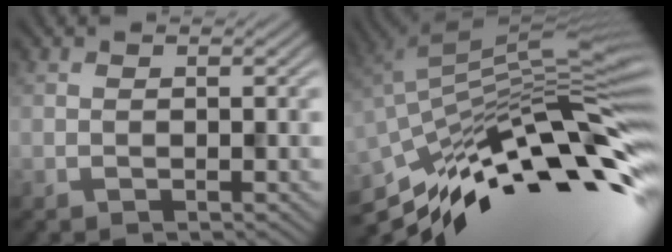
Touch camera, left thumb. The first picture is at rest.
{"total": 15.9, "force": [-7.3, 4.4, 13.4], "torque": [-0.247, 0.016, -0.142]}